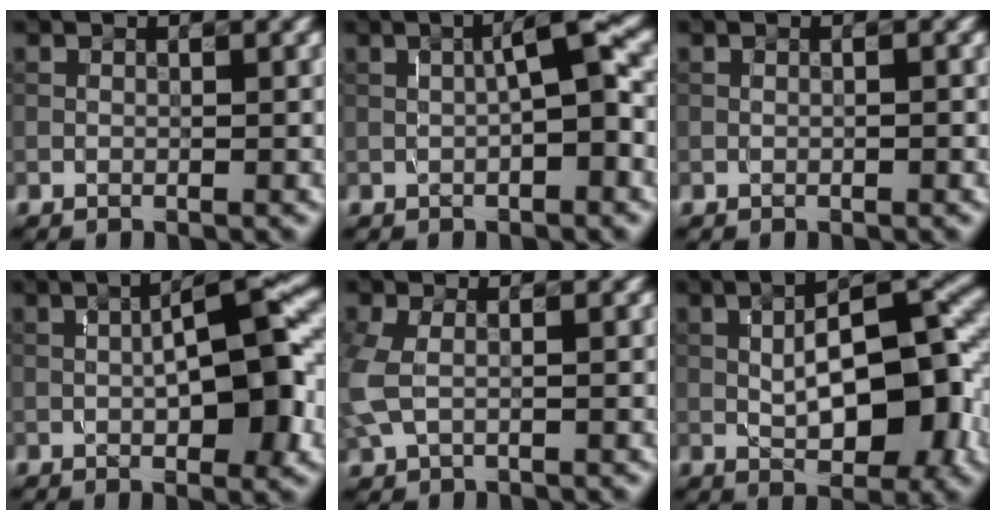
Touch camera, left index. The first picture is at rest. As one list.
[{"total": 4.0, "force": [0.1, 0.7, 4.0], "torque": [-0.063, 0.014, -0.002]}, {"total": 0.7, "force": [0.0, 0.2, 0.6], "torque": [-0.010, -0.003, -0.003]}, {"total": 8.2, "force": [0.0, 2.3, 7.9], "torque": [-0.114, 0.011, -0.003]}, {"total": 2.8, "force": [0.0, 1.7, 2.3], "torque": [-0.070, -0.003, -0.001]}, {"total": 10.0, "force": [-0.2, 4.0, 9.1], "torque": [-0.132, 0.015, -0.003]}]